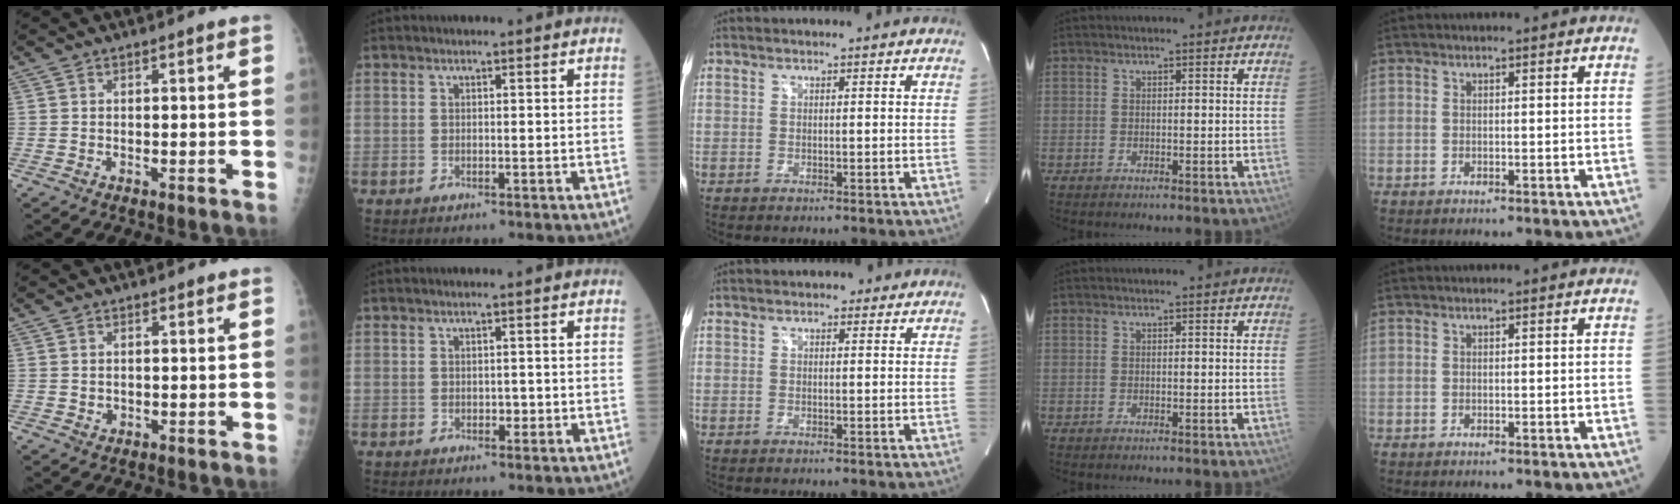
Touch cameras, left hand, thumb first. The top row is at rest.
{"thumb": {"total": 1.1, "force": [0.5, 1.0, 0.2], "torque": [0.003, -0.002, 0.005]}, "index": {"total": 0.9, "force": [-0.1, 0.6, 0.7], "torque": [-0.006, 0.002, -0.003]}, "middle": {"total": 1.1, "force": [0.7, 0.7, 0.3], "torque": [-0.005, 0.003, 0.006]}}